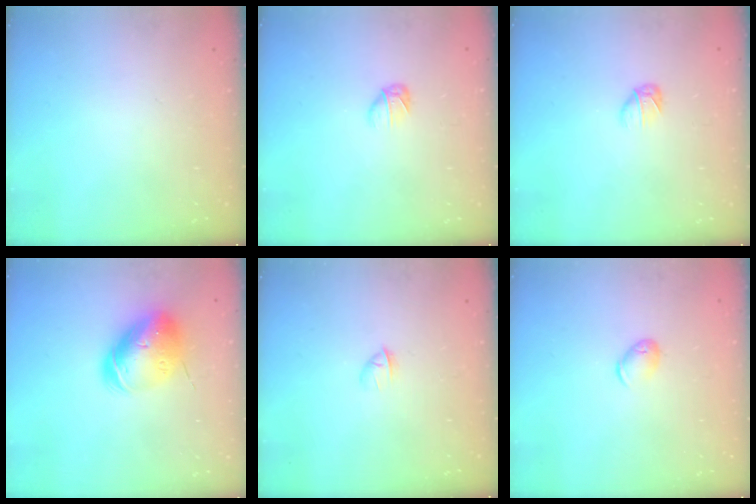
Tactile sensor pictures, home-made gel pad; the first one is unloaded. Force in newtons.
{"total": 2.7, "press": 2.7, "slide": 0.7}
{"total": 2.7, "press": 2.7, "slide": 0.7}
{"total": 13.6, "press": 13.5, "slide": 2.0}
{"total": 2.4, "press": 2.2, "slide": 0.8}
{"total": 6.2, "press": 6.2, "slide": 0.9}